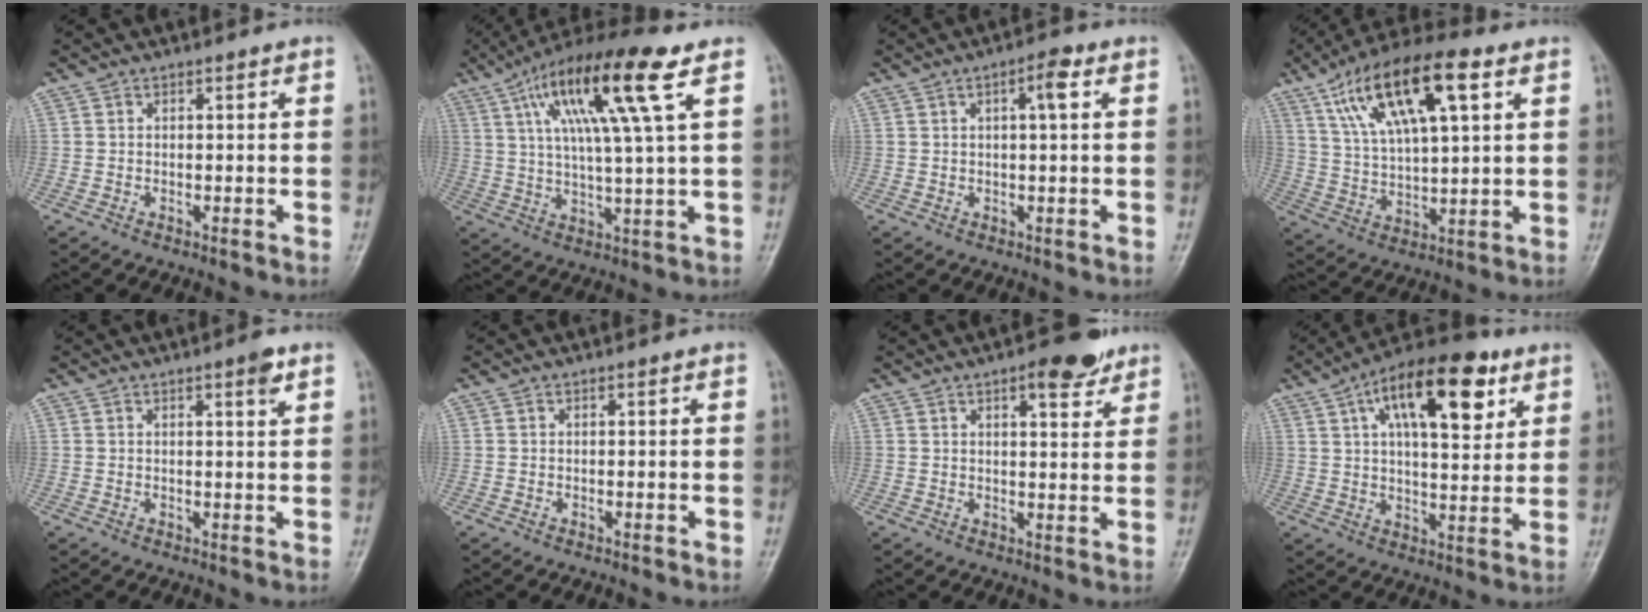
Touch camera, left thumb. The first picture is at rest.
{"total": 16.6, "force": [6.8, 1.7, 15.0], "torque": [-0.278, 0.000, 0.116]}
{"total": 3.6, "force": [1.2, 0.7, 3.3], "torque": [-0.053, 0.007, 0.016]}
{"total": 18.0, "force": [8.3, 6.4, 14.7], "torque": [-0.250, -0.003, 0.147]}
{"total": 2.4, "force": [1.4, 0.2, 1.9], "torque": [-0.028, -0.008, 0.020]}
{"total": 0.0}
{"total": 6.7, "force": [4.1, 2.4, 4.6], "torque": [-0.045, -0.019, 0.051]}
{"total": 18.0, "force": [8.1, 7.6, 14.2], "torque": [-0.198, -0.011, 0.122]}